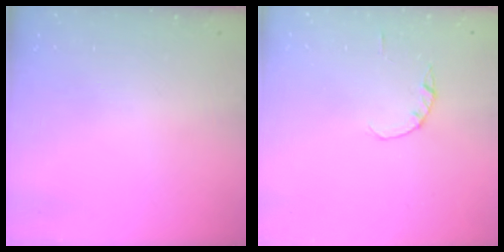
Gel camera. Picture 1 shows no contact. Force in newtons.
{"total": 1.0, "press": 1.0, "slide": 0.2}